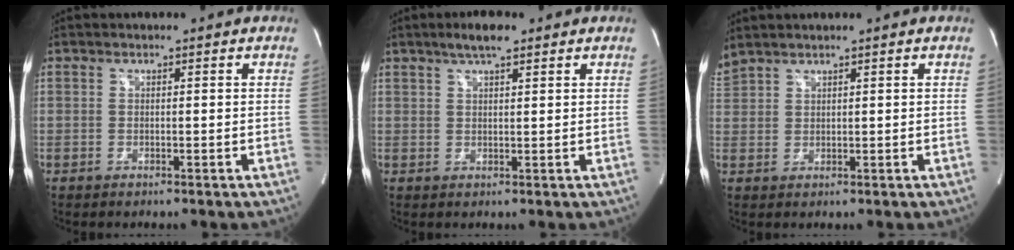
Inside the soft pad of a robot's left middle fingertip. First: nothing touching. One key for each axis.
{"total": 4.2, "fx": 2.9, "fy": 0.8, "fz": 2.9, "tx": -0.056, "ty": 0.010, "tz": 0.049}
{"total": 3.2, "fx": 3.1, "fy": 0.2, "fz": 1.0, "tx": -0.035, "ty": 0.027, "tz": 0.069}